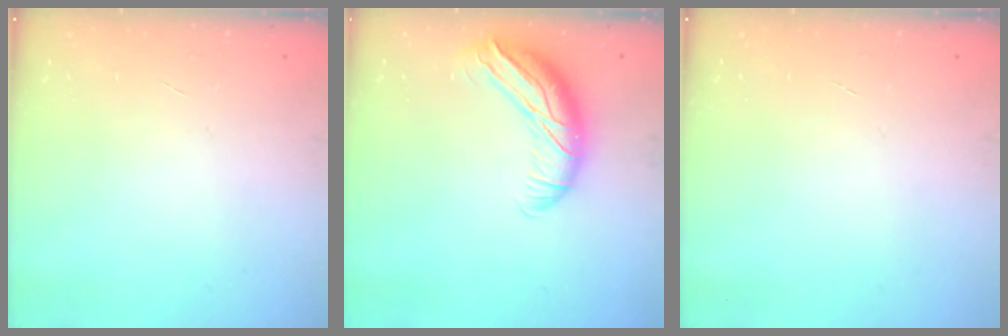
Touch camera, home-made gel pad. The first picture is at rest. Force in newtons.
{"total": 12.3, "press": 11.8, "slide": 3.5}
{"total": 0.0}